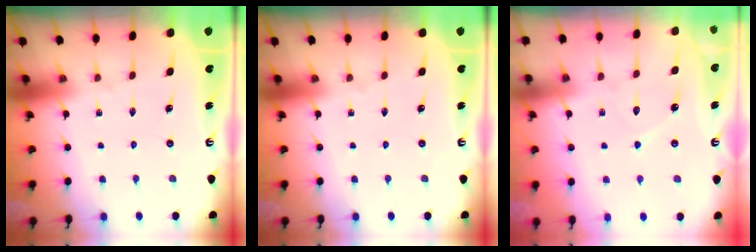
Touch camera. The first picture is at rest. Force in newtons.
{"total": 0.0}
{"total": 6.1, "press": 6.0, "slide": 0.6}